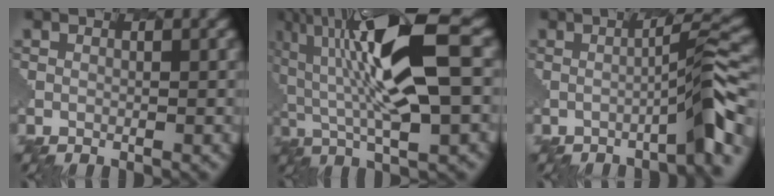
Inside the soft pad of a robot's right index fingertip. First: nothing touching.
{"total": 11.2, "force": [3.2, 3.5, 10.1], "torque": [-0.224, 0.012, 0.021]}
{"total": 2.6, "force": [-1.0, -1.0, 2.2], "torque": [-0.055, 0.023, -0.046]}